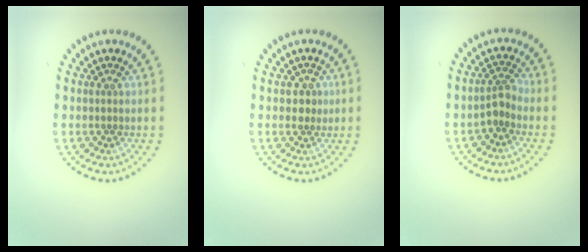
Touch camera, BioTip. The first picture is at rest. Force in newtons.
{"total": 1.2, "press": 1.2, "slide": 0.4}
{"total": 1.7, "press": 1.4, "slide": 1.0}